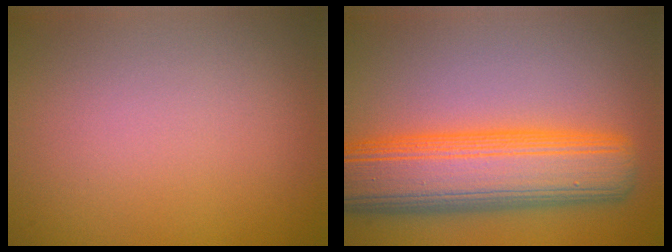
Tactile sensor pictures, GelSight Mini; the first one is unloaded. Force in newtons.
{"total": 10.1, "press": 10.0, "slide": 0.4}